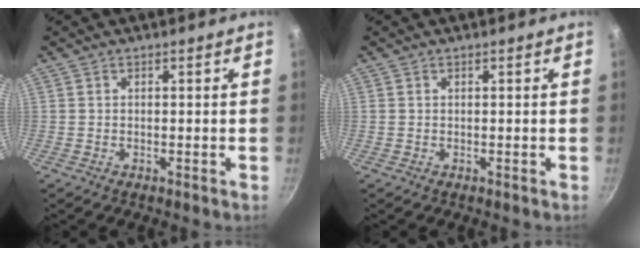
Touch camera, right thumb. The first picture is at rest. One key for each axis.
{"total": 0.0}